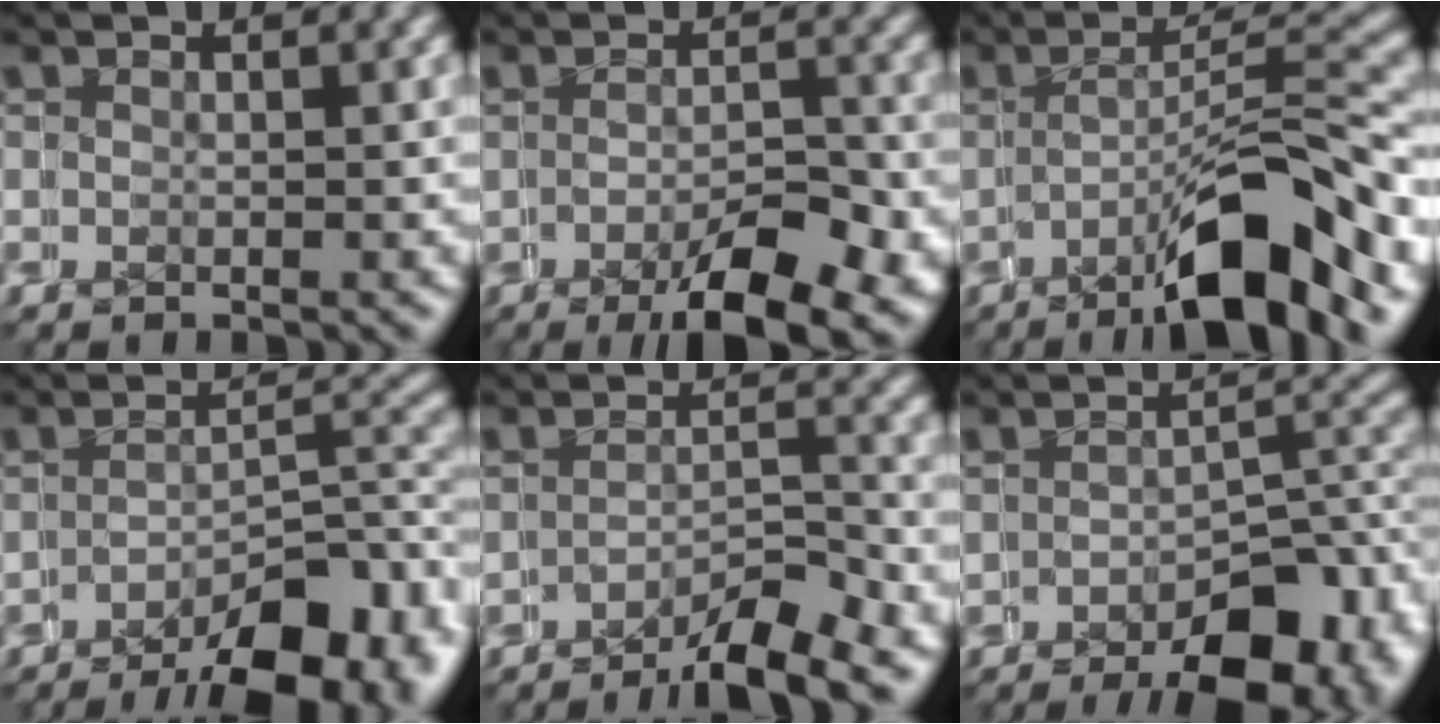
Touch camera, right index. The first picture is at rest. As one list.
[{"total": 6.3, "force": [-4.3, 1.5, 4.4], "torque": [-0.036, -0.006, -0.059]}, {"total": 8.2, "force": [-4.7, 0.8, 6.6], "torque": [-0.073, 0.010, -0.063]}, {"total": 8.8, "force": [-6.5, 2.7, 5.2], "torque": [-0.031, 0.003, -0.096]}, {"total": 4.4, "force": [-4.2, 0.1, 1.6], "torque": [0.014, 0.011, -0.072]}, {"total": 6.6, "force": [-4.5, 2.4, 4.3], "torque": [-0.017, 0.006, -0.068]}]